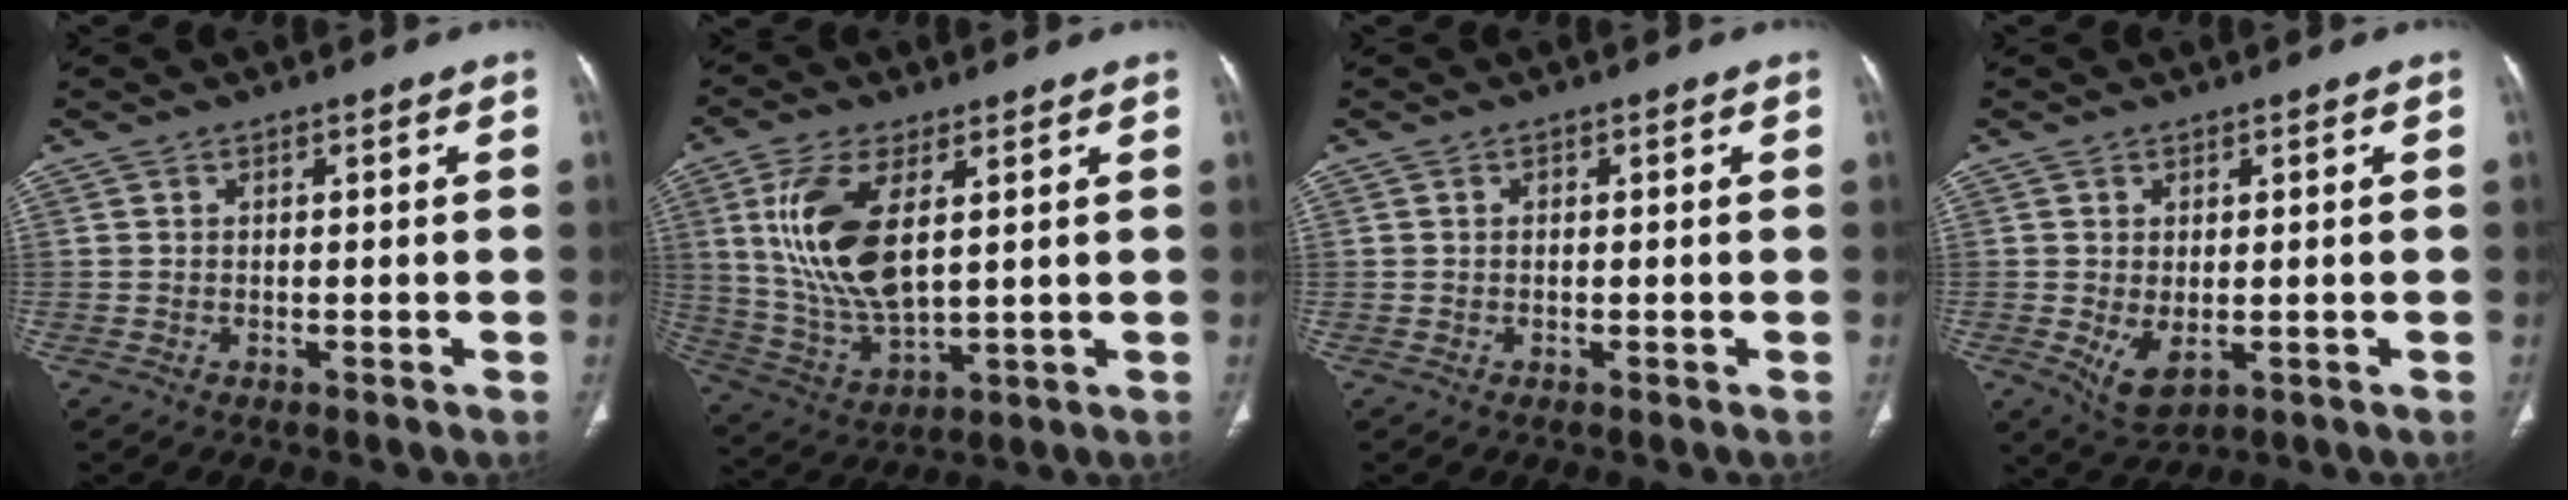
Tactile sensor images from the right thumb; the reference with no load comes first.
{"total": 15.2, "force": [4.0, 7.0, 12.9], "torque": [-0.266, -0.018, 0.090]}
{"total": 0.0}
{"total": 4.8, "force": [-0.8, 2.7, 3.9], "torque": [-0.067, -0.010, 0.004]}